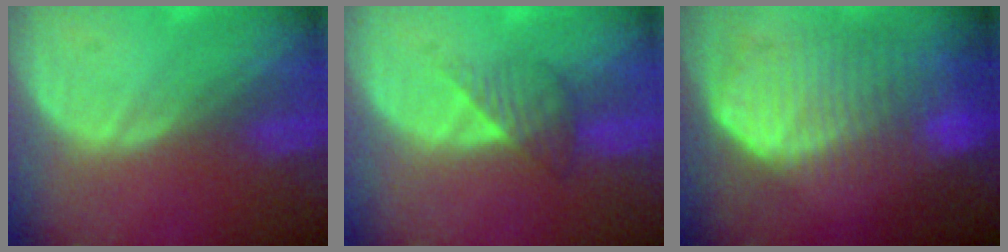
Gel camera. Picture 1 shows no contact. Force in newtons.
{"total": 3.4, "press": 3.2, "slide": 1.1}
{"total": 10.5, "press": 9.1, "slide": 5.2}